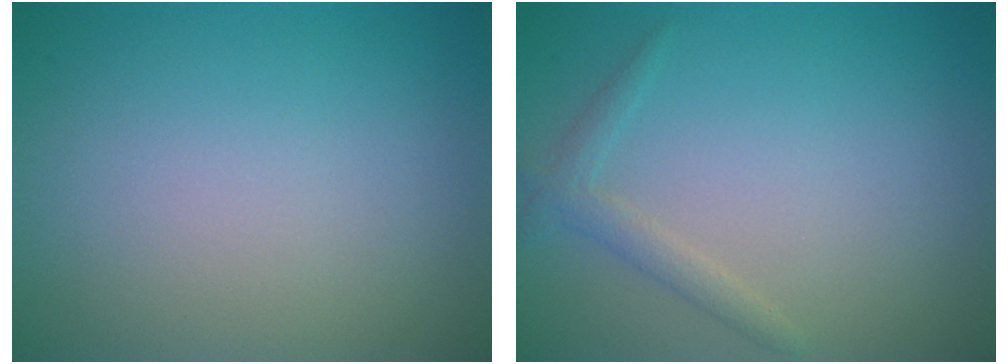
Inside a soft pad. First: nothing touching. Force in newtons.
{"total": 1.5, "press": 1.5, "slide": 0.1}